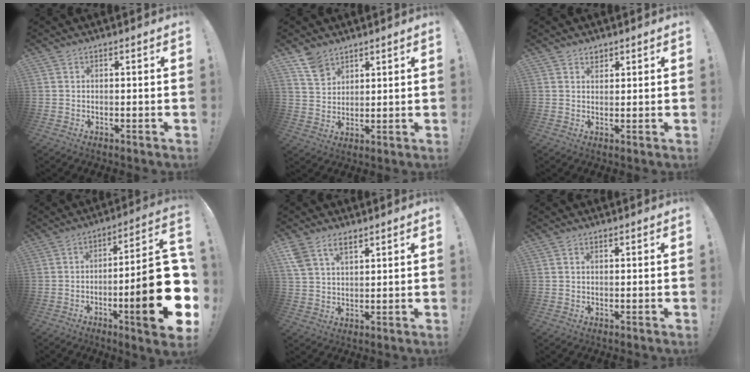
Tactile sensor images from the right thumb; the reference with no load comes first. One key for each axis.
{"total": 7.3, "fx": 5.5, "fy": 4.1, "fz": 2.5, "tx": -0.045, "ty": -0.027, "tz": 0.107}
{"total": 2.4, "fx": 1.9, "fy": 1.4, "fz": 0.4, "tx": 0.006, "ty": -0.012, "tz": 0.031}
{"total": 23.5, "fx": -5.9, "fy": 4.9, "fz": 22.2, "tx": -0.321, "ty": 0.026, "tz": -0.086}
{"total": 7.0, "fx": 4.4, "fy": 4.0, "fz": 3.7, "tx": -0.073, "ty": -0.009, "tz": 0.086}
{"total": 0.6, "fx": 0.3, "fy": 0.4, "fz": 0.3, "tx": -0.003, "ty": 0.001, "tz": 0.006}